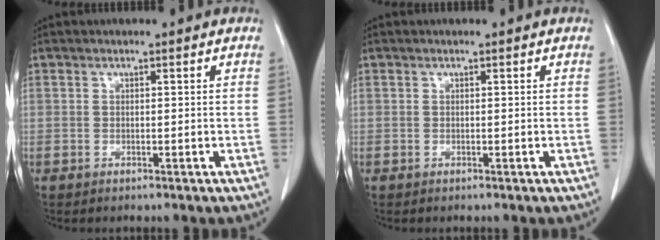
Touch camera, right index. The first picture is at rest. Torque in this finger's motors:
{"motor_torque": [0.00, 0.00, 0.00, 0.00]}